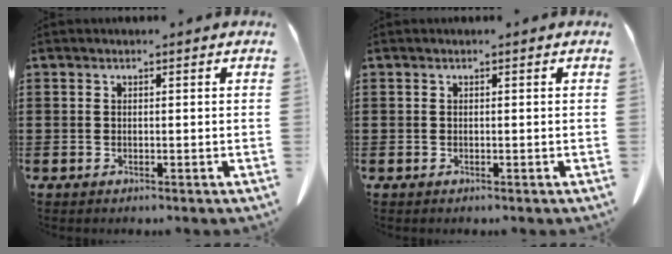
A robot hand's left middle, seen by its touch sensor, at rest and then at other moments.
{"total": 0.0}